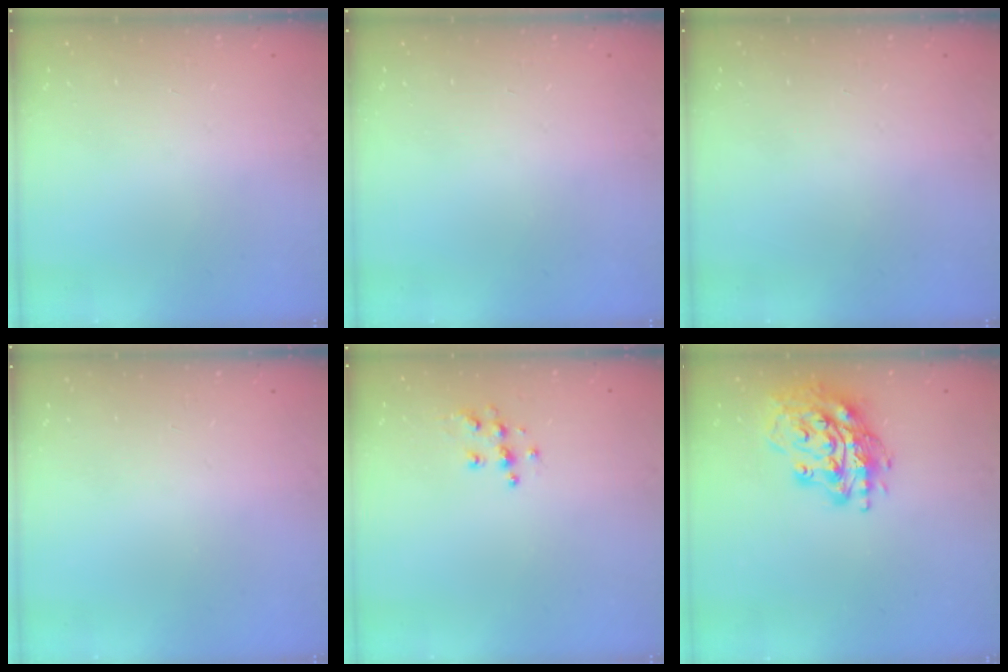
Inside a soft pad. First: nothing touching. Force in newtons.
{"total": 0.0}
{"total": 0.0}
{"total": 0.0}
{"total": 6.3, "press": 6.3, "slide": 0.3}
{"total": 16.9, "press": 16.8, "slide": 1.5}